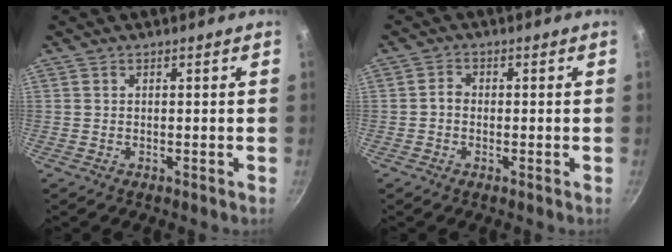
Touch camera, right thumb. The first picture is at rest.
{"total": 1.7, "force": [-0.4, 1.3, 1.0], "torque": [-0.017, 0.011, -0.011]}